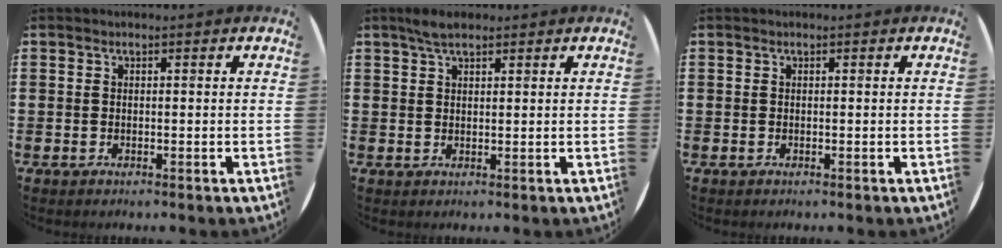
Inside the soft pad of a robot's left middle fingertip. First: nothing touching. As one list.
[{"total": 2.8, "force": [2.1, 0.8, 1.7], "torque": [-0.036, 0.007, 0.038]}, {"total": 0.0}]